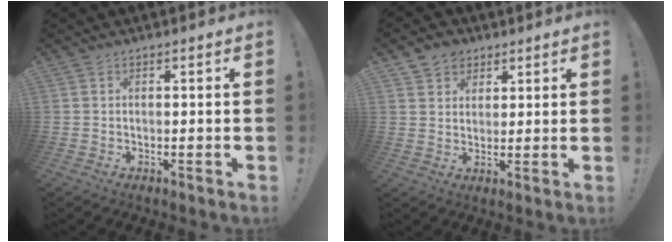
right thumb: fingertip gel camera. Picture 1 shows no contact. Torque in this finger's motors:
{"motor_torque": [0.01, 0.02, 0.11, 0.10, 0.00]}